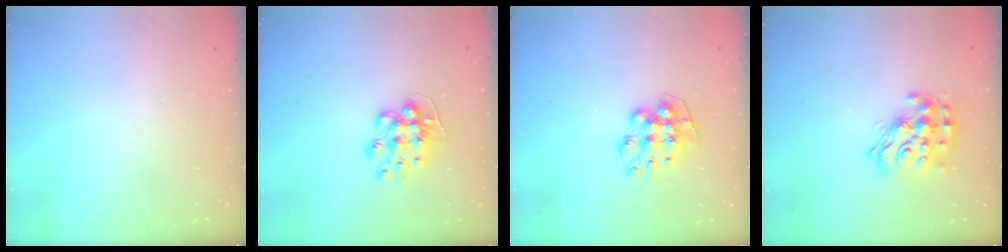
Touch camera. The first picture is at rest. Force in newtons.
{"total": 9.9, "press": 9.9, "slide": 0.4}
{"total": 9.5, "press": 9.4, "slide": 0.8}
{"total": 15.1, "press": 15.0, "slide": 1.3}